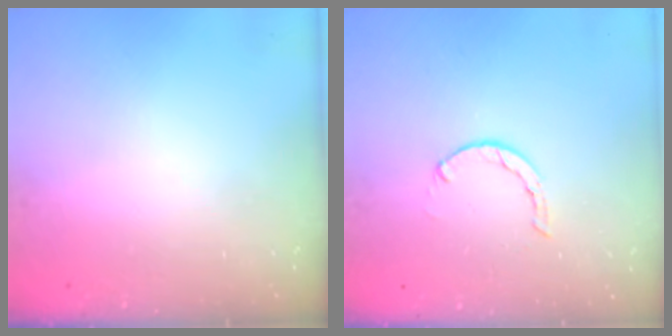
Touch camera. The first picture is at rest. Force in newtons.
{"total": 1.5, "press": 1.5, "slide": 0.2}